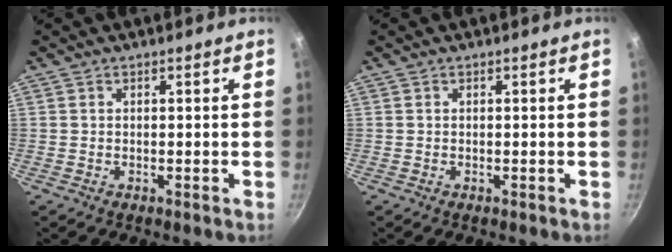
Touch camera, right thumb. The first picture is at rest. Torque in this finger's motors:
{"motor_torque": [0.05, 0.00, -0.35, 0.49, 0.02]}